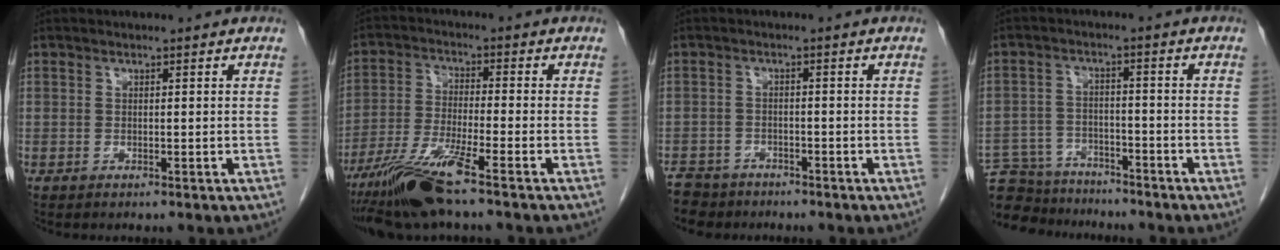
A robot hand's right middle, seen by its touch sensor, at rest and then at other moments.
{"total": 10.0, "force": [-7.0, -0.3, 7.1], "torque": [-0.145, -0.029, -0.132]}
{"total": 5.9, "force": [-5.1, 3.0, 0.5], "torque": [-0.015, -0.005, -0.085]}
{"total": 12.9, "force": [-11.7, 4.8, 2.6], "torque": [-0.058, 0.012, -0.175]}